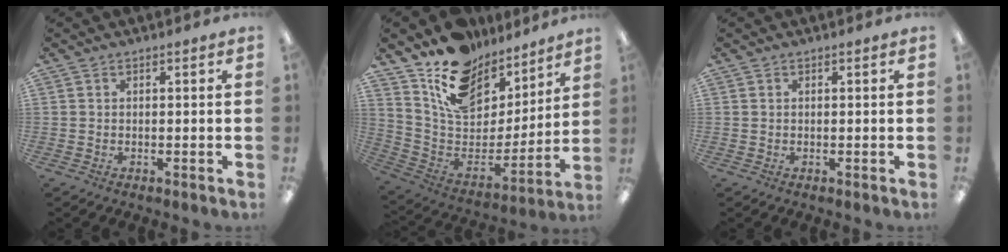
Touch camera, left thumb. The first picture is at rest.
{"total": 15.7, "force": [11.3, 9.4, 5.5], "torque": [-0.114, -0.080, 0.206]}
{"total": 0.0}